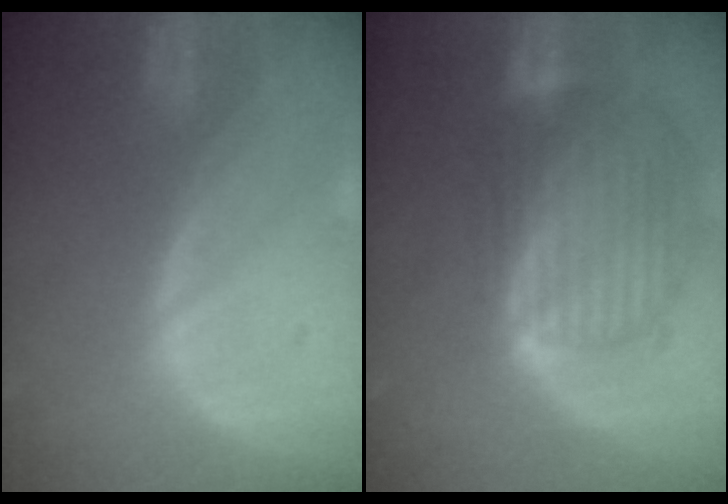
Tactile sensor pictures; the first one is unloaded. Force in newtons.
{"total": 10.3, "press": 8.6, "slide": 5.6}